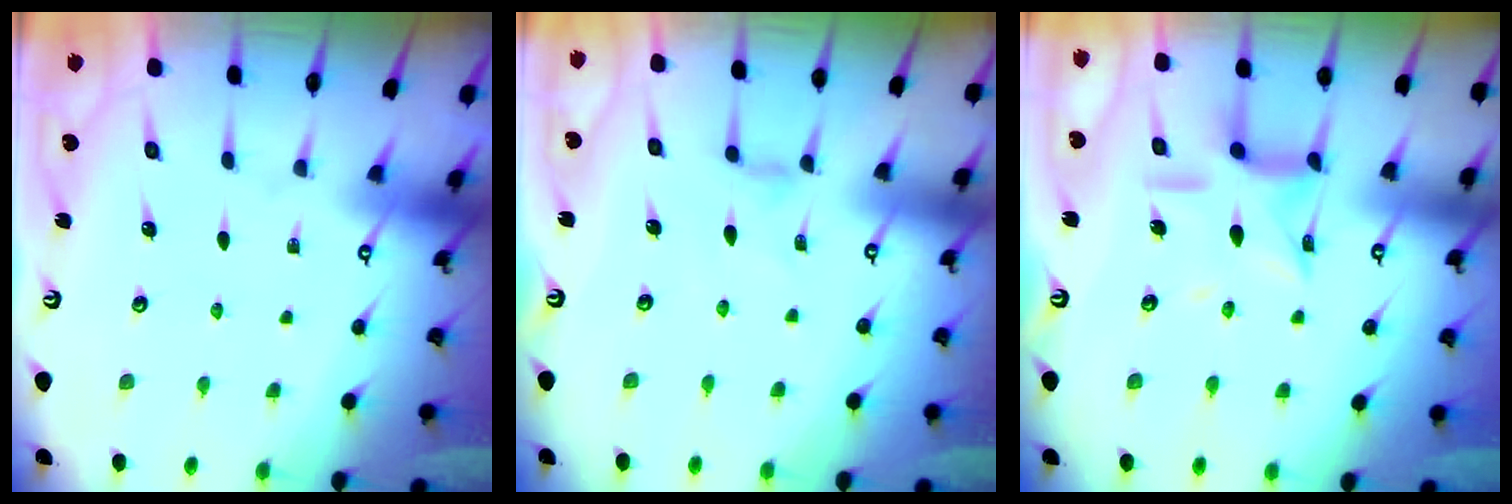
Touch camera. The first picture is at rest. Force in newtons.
{"total": 2.3, "press": 2.3, "slide": 0.4}
{"total": 12.3, "press": 12.2, "slide": 0.8}